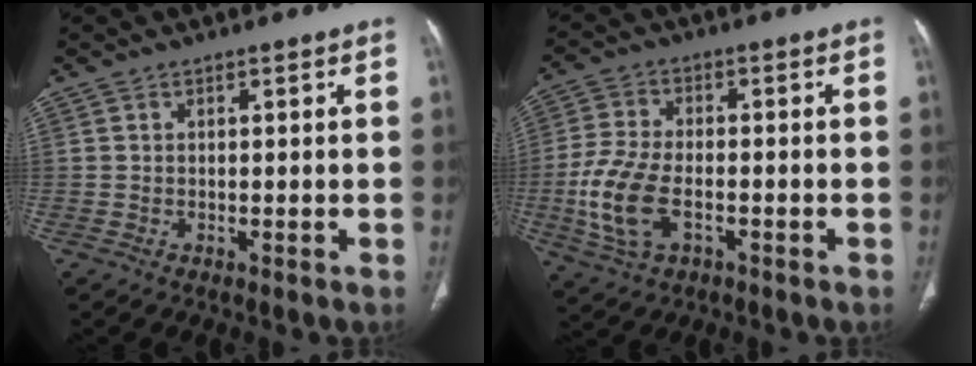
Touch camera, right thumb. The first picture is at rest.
{"total": 11.1, "force": [-3.0, 6.2, 8.7], "torque": [-0.195, 0.008, -0.056]}